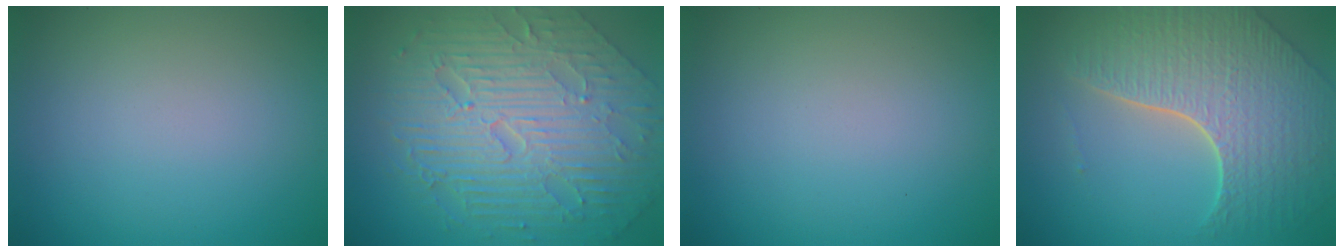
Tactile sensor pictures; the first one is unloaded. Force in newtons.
{"total": 10.6, "press": 7.0, "slide": 7.9}
{"total": 0.0}
{"total": 7.6, "press": 5.5, "slide": 5.2}